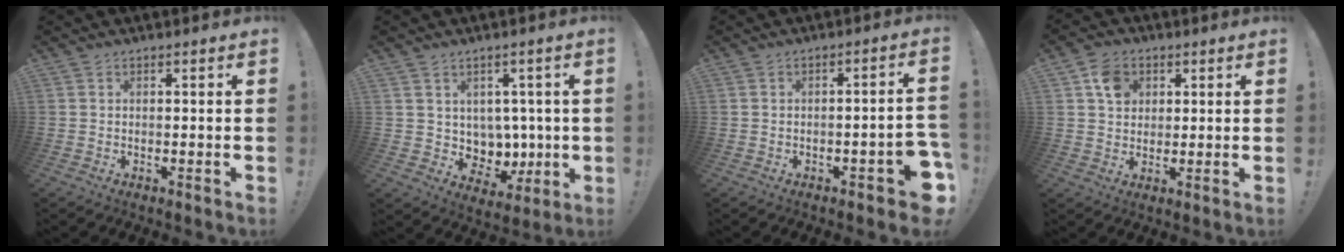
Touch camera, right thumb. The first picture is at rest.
{"total": 7.9, "force": [3.1, 7.0, 1.9], "torque": [-0.029, -0.030, 0.074]}
{"total": 6.0, "force": [-3.0, 1.6, 4.9], "torque": [-0.070, 0.013, -0.043]}
{"total": 7.2, "force": [2.8, 6.1, 2.7], "torque": [-0.037, -0.003, 0.053]}